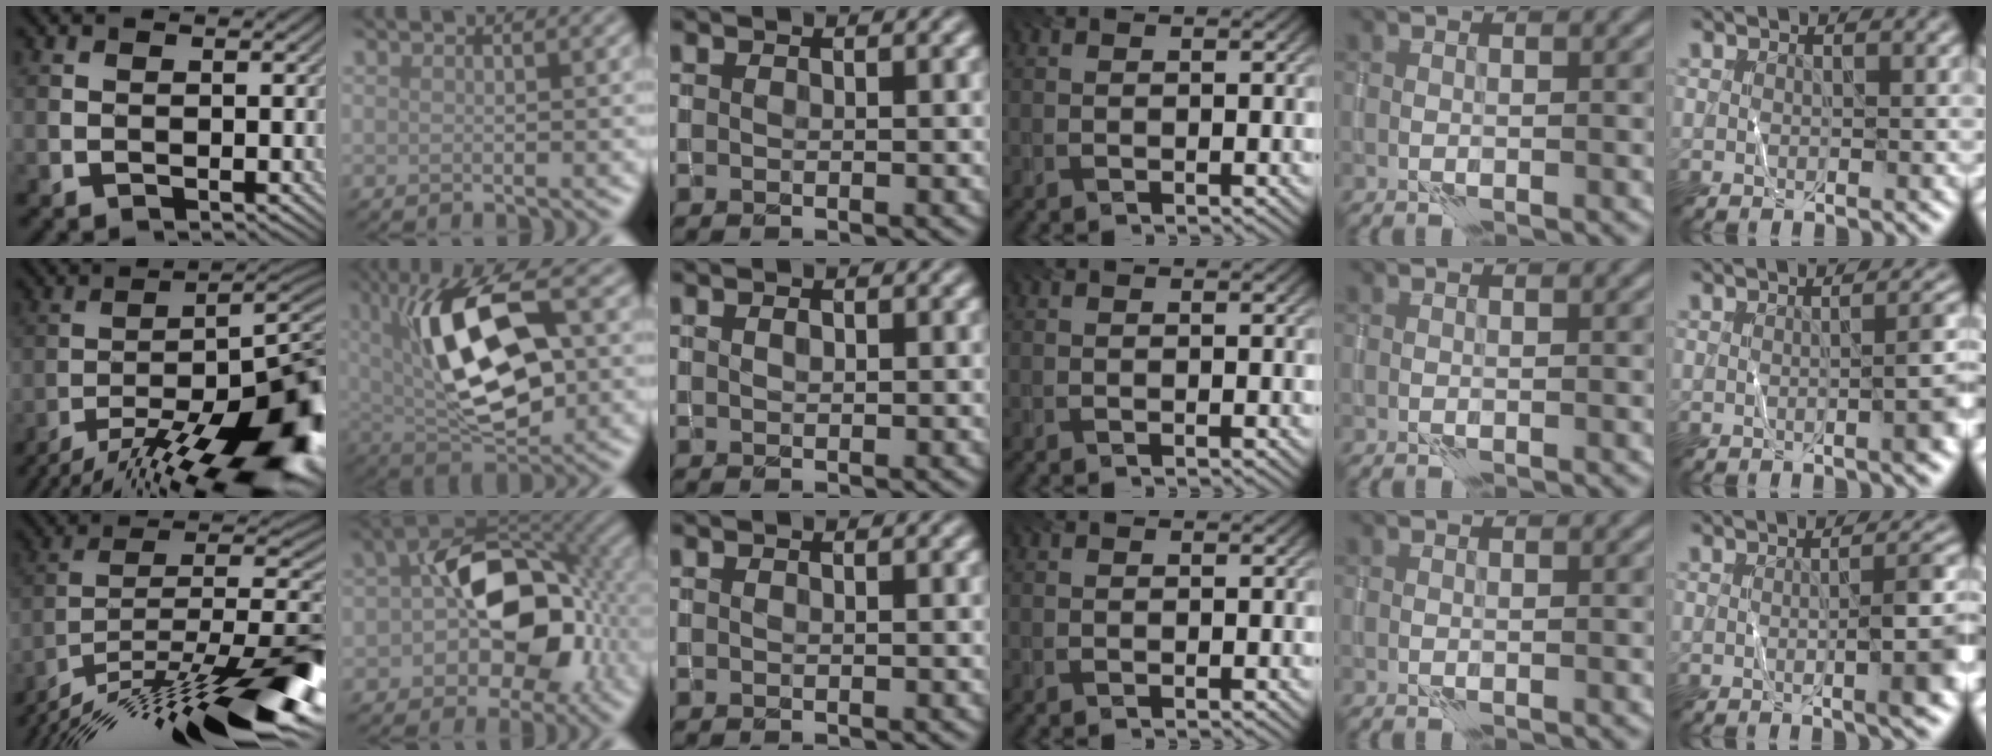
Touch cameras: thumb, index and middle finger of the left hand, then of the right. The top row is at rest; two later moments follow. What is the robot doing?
{"motion": "wrap", "object": "thread"}